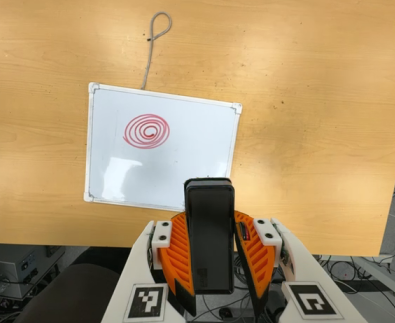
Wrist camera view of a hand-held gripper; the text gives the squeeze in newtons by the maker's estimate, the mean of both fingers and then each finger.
{"total": 8.3, "left": 6.1, "right": 10.5}